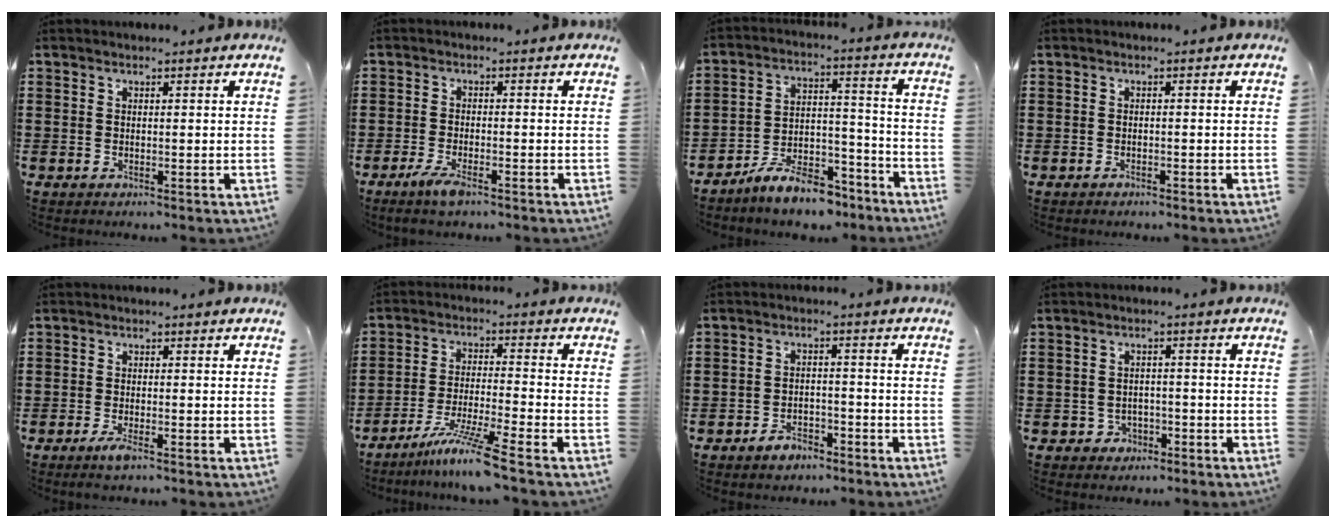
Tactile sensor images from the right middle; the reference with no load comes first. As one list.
[{"total": 3.5, "force": [-2.1, 0.7, 2.7], "torque": [-0.064, -0.007, -0.042]}, {"total": 8.7, "force": [-7.8, 2.3, 3.0], "torque": [-0.049, 0.030, -0.147]}, {"total": 0.7, "force": [-0.7, 0.2, 0.1], "torque": [-0.003, 0.000, -0.014]}, {"total": 2.4, "force": [-1.2, 0.4, 2.0], "torque": [-0.049, -0.010, -0.024]}, {"total": 7.9, "force": [-6.0, -0.5, 5.0], "torque": [-0.099, -0.016, -0.116]}, {"total": 3.0, "force": [-2.7, 1.2, 0.8], "torque": [-0.016, 0.007, -0.054]}, {"total": 2.1, "force": [-1.5, 1.4, 0.3], "torque": [-0.014, 0.001, -0.035]}]